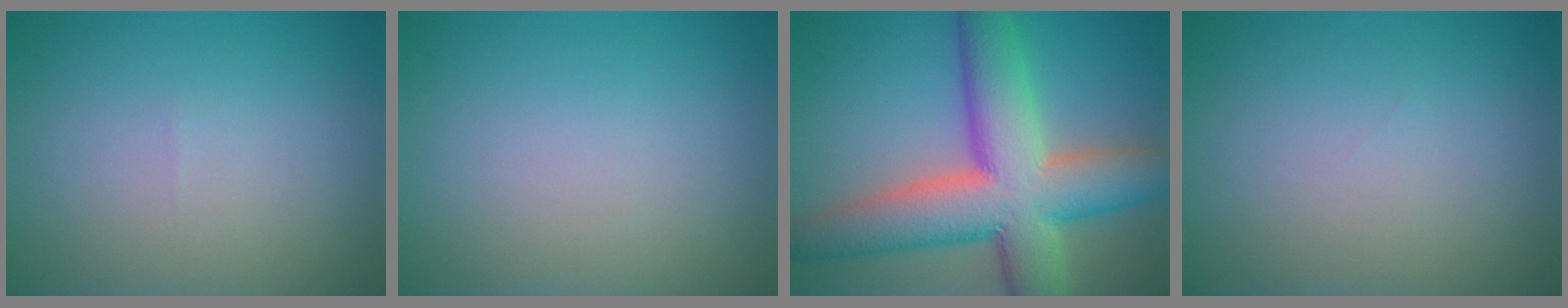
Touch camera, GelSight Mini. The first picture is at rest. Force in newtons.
{"total": 0.0}
{"total": 12.2, "press": 12.2, "slide": 0.7}
{"total": 0.0}